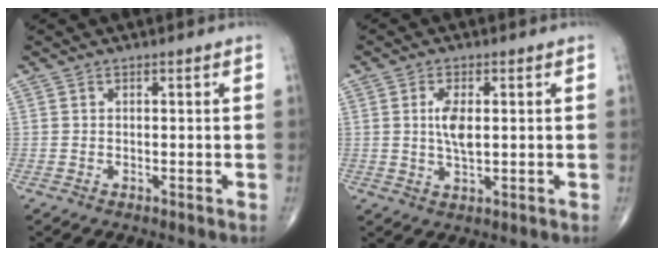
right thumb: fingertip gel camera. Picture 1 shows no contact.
{"total": 4.9, "force": [0.7, 2.0, 4.4], "torque": [-0.086, -0.008, 0.013]}